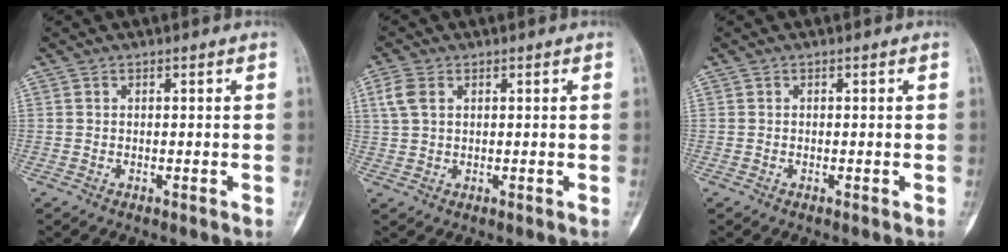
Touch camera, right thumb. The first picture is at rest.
{"total": 3.8, "force": [1.3, 2.5, 2.6], "torque": [-0.068, 0.007, 0.030]}
{"total": 0.0}